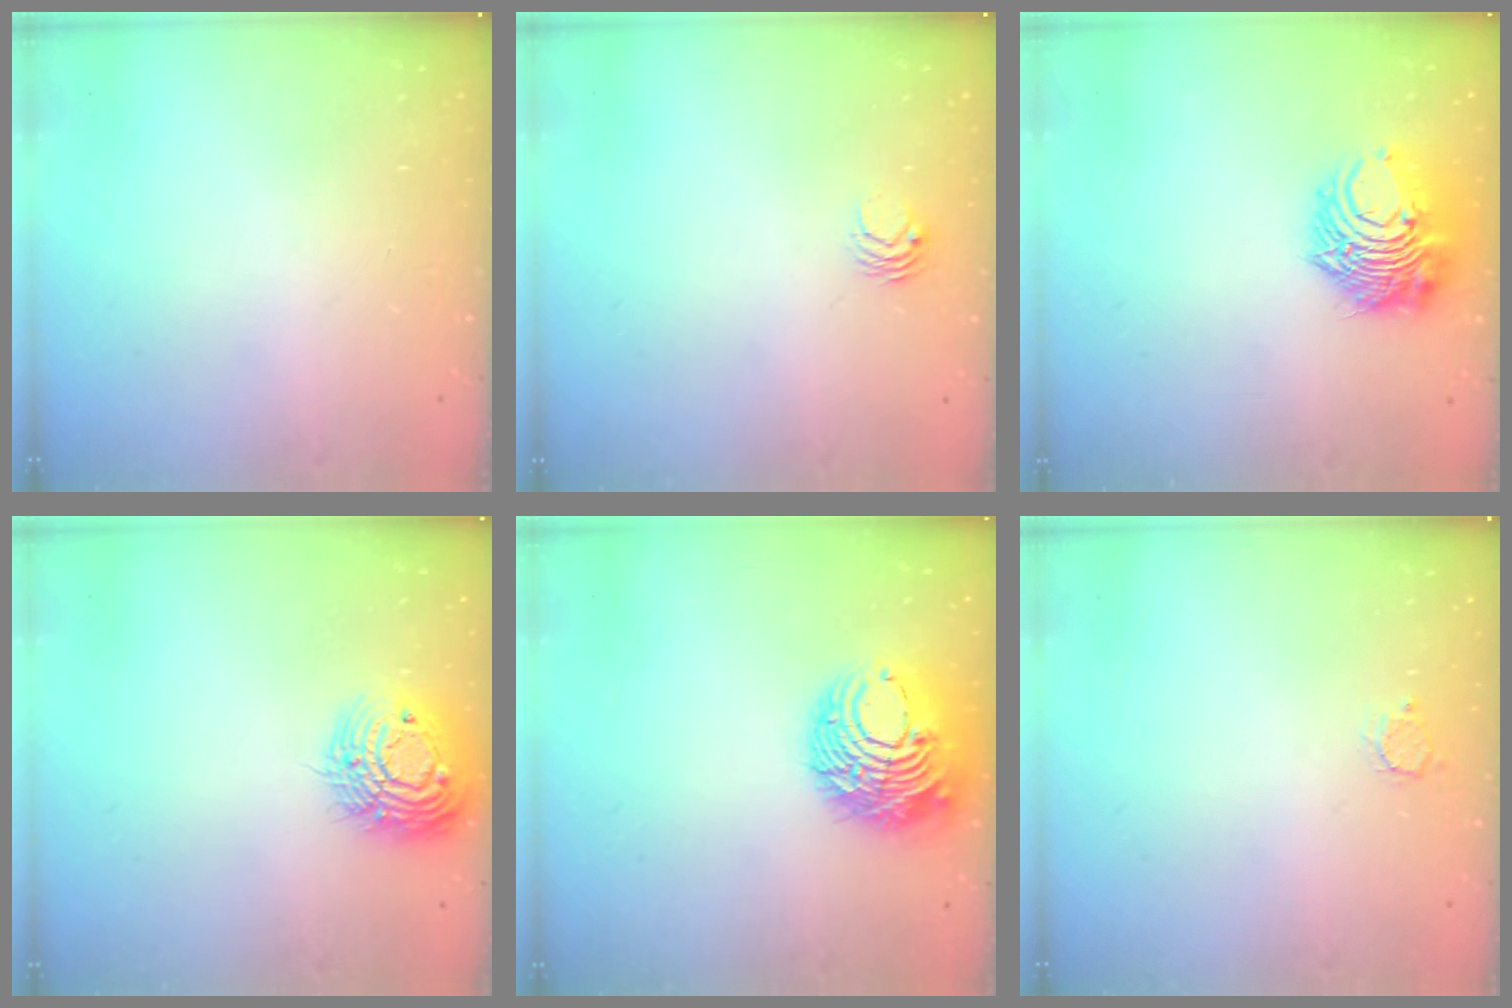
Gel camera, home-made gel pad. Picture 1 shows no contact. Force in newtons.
{"total": 3.5, "press": 3.4, "slide": 0.5}
{"total": 11.5, "press": 11.4, "slide": 0.8}
{"total": 14.5, "press": 14.5, "slide": 1.0}
{"total": 12.9, "press": 12.8, "slide": 1.5}
{"total": 2.4, "press": 2.4, "slide": 0.3}